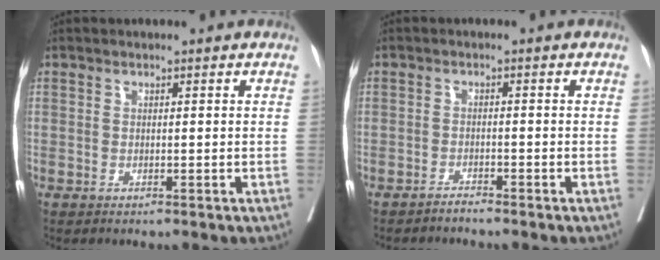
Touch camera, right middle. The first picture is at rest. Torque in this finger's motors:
{"motor_torque": [-0.02, 0.03, -0.01, 0.00]}